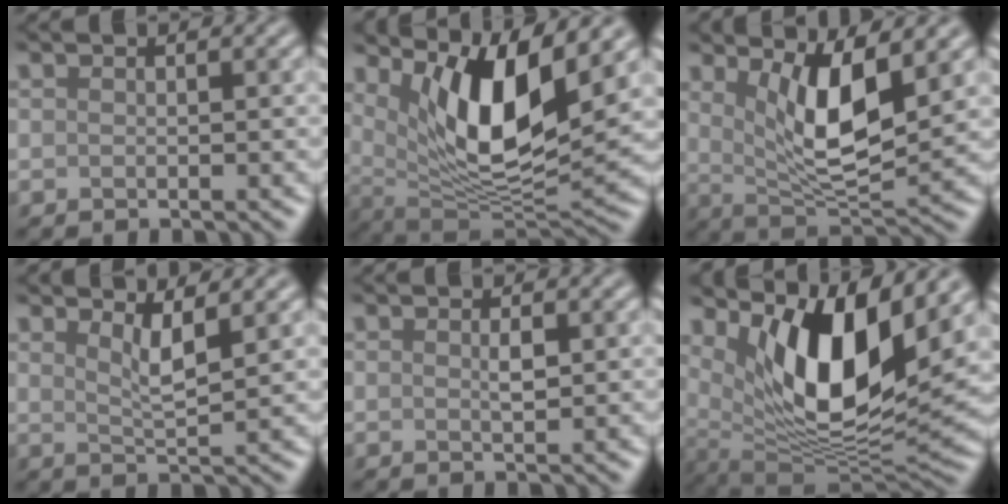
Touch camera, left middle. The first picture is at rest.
{"total": 9.6, "force": [4.1, 3.0, 8.1], "torque": [-0.137, -0.022, 0.082]}
{"total": 6.6, "force": [2.5, 2.0, 5.8], "torque": [-0.103, -0.015, 0.049]}
{"total": 2.8, "force": [1.6, 0.6, 2.2], "torque": [-0.031, -0.006, 0.029]}
{"total": 1.1, "force": [0.3, 0.3, 1.0], "torque": [-0.021, 0.000, 0.005]}
{"total": 11.6, "force": [4.6, 4.2, 9.8], "torque": [-0.162, -0.020, 0.092]}